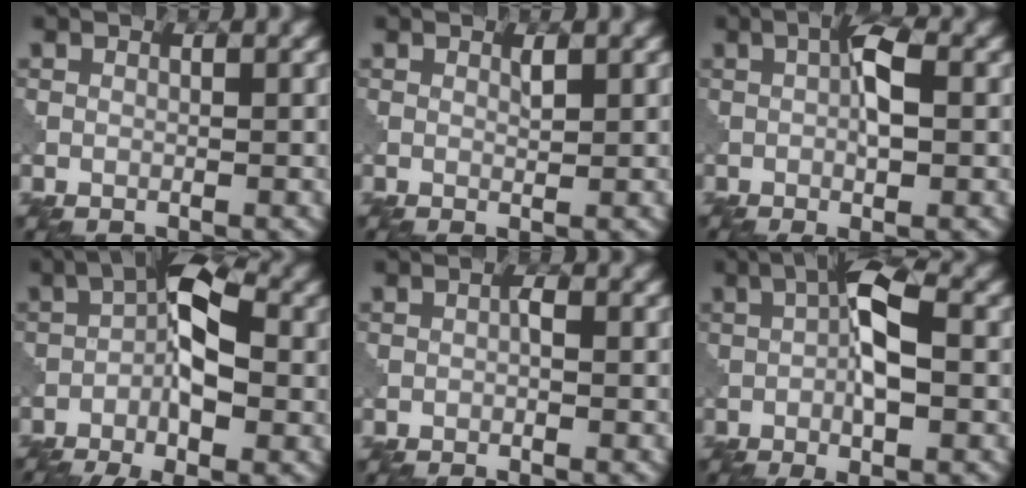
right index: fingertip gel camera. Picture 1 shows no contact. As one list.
[{"total": 0.9, "force": [0.4, 0.1, 0.8], "torque": [-0.013, -0.002, 0.004]}, {"total": 3.9, "force": [-0.1, 1.0, 3.8], "torque": [-0.066, 0.004, -0.005]}, {"total": 10.1, "force": [-2.8, 4.2, 8.8], "torque": [-0.138, 0.010, -0.059]}, {"total": 1.3, "force": [-0.5, 0.2, 1.2], "torque": [-0.019, 0.000, -0.010]}, {"total": 6.7, "force": [-0.7, 1.9, 6.4], "torque": [-0.105, 0.010, -0.020]}]